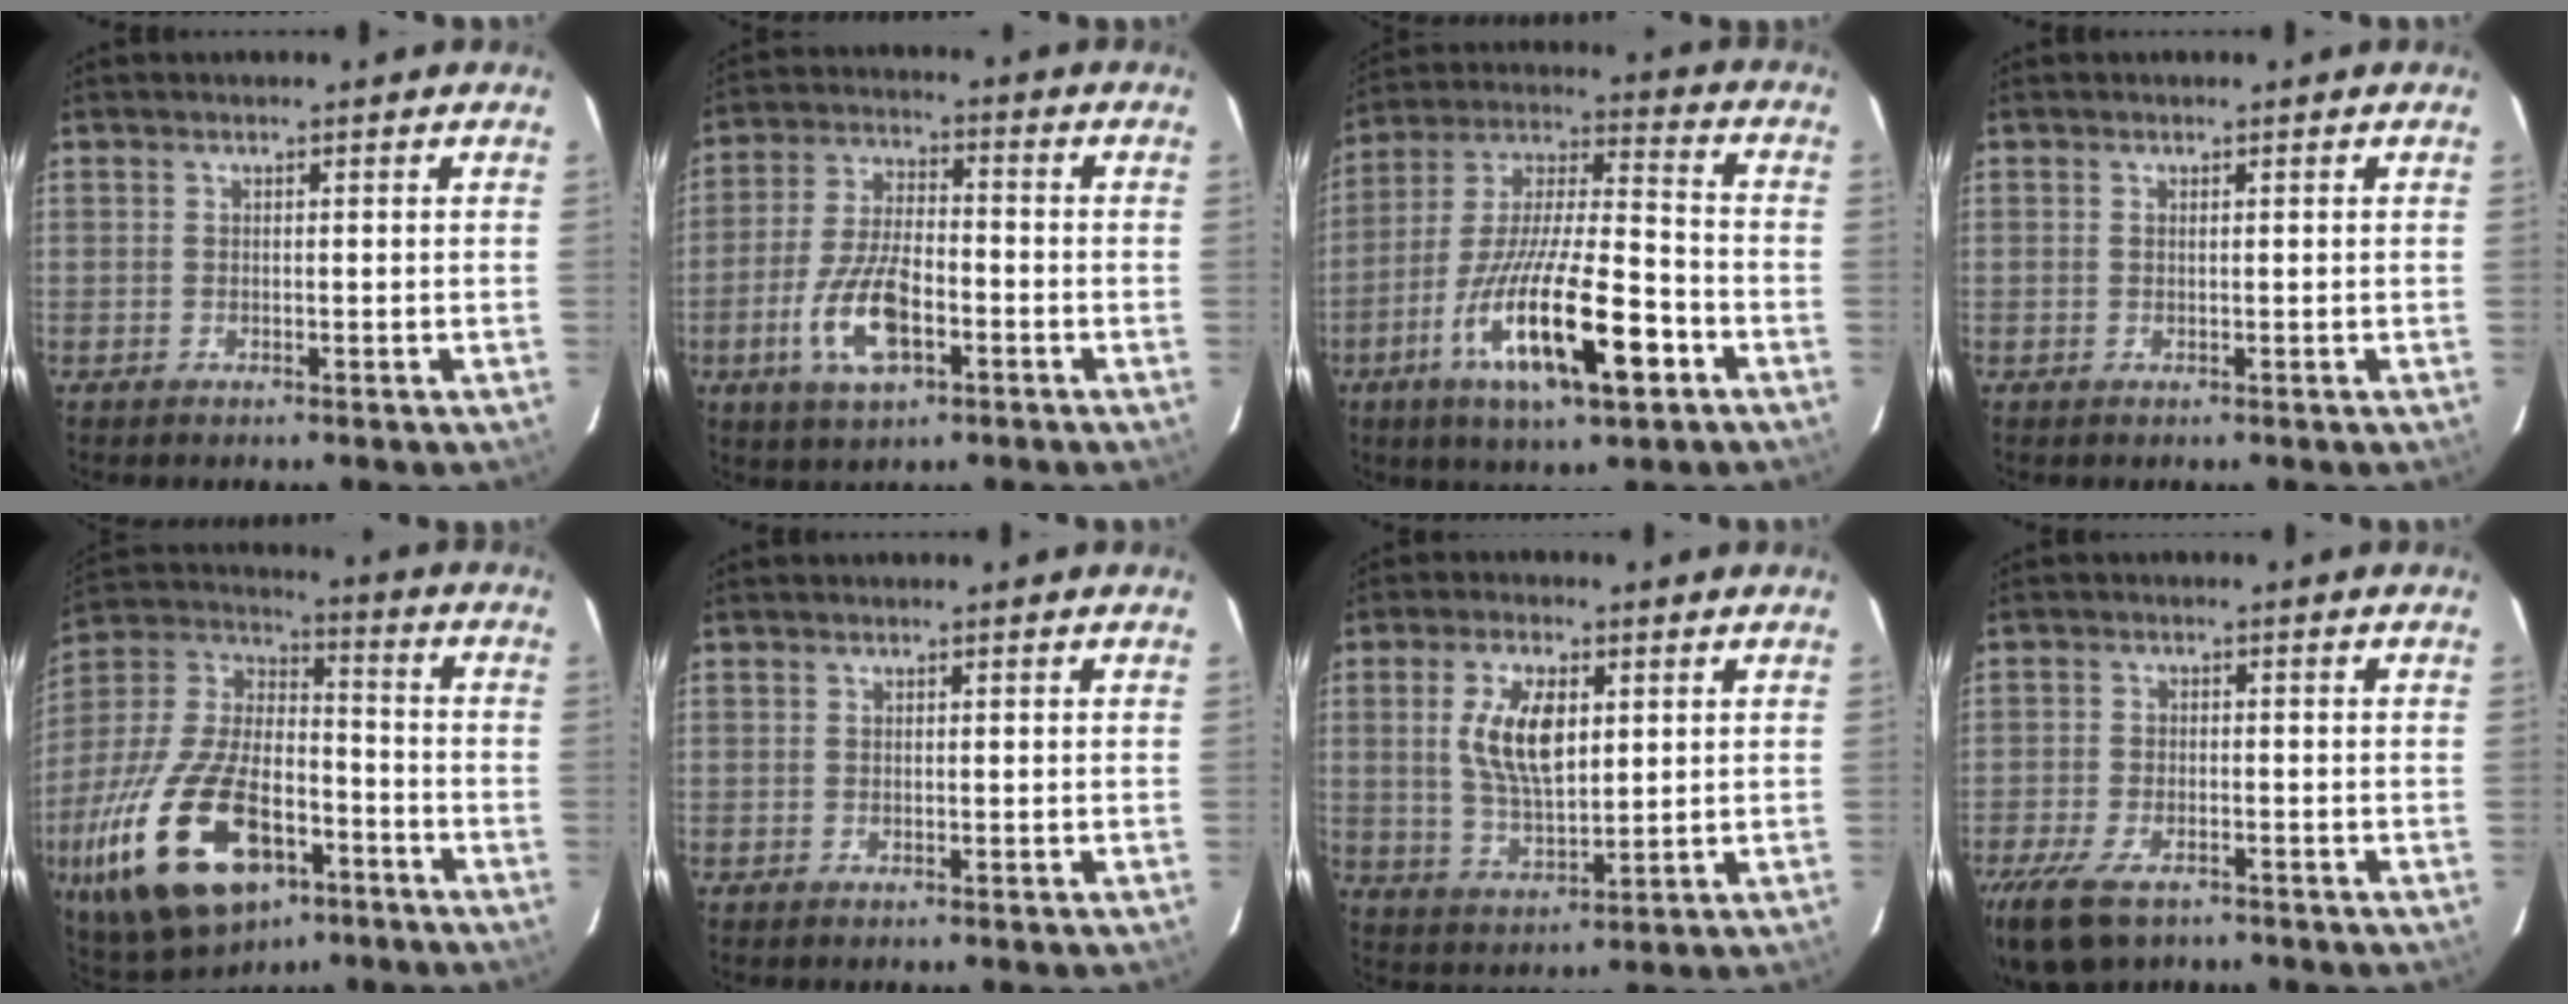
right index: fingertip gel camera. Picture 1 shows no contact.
{"total": 12.0, "force": [-4.6, 4.9, 9.9], "torque": [-0.208, -0.004, -0.081]}
{"total": 20.1, "force": [-9.0, 4.7, 17.3], "torque": [-0.321, -0.025, -0.157]}
{"total": 0.0}
{"total": 27.1, "force": [-12.9, 13.5, 19.6], "torque": [-0.412, -0.021, -0.212]}
{"total": 0.0}
{"total": 10.2, "force": [2.4, 4.8, 8.6], "torque": [-0.166, 0.003, 0.052]}
{"total": 11.8, "force": [-8.0, 5.6, 6.6], "torque": [-0.173, -0.034, -0.144]}